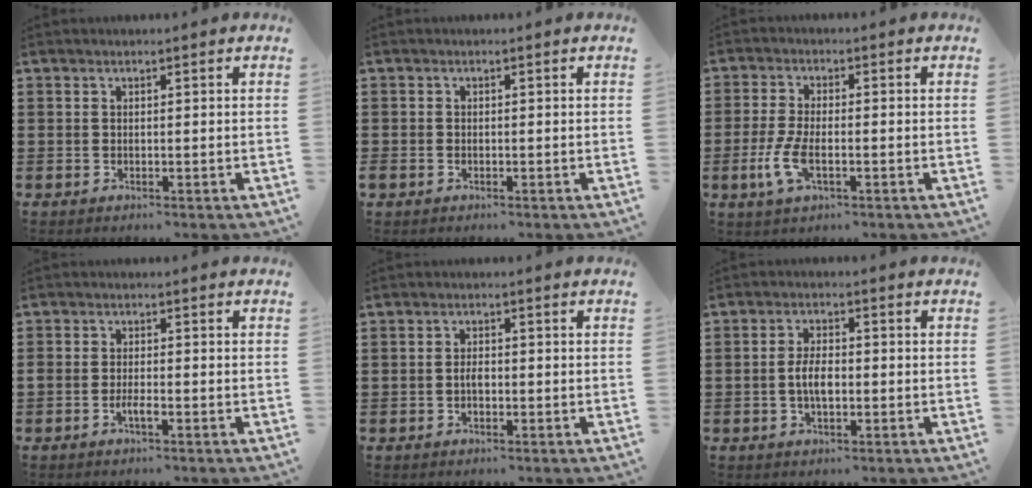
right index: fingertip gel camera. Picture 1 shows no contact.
{"total": 0.7, "force": [-0.5, 0.4, 0.2], "torque": [-0.007, -0.003, -0.010]}
{"total": 5.1, "force": [-1.6, 2.0, 4.5], "torque": [-0.110, -0.011, -0.036]}
{"total": 2.1, "force": [-1.2, 0.5, 1.7], "torque": [-0.028, 0.003, -0.021]}
{"total": 2.1, "force": [-0.5, 0.8, 1.8], "torque": [-0.036, 0.000, -0.009]}
{"total": 4.4, "force": [-0.7, 1.9, 3.9], "torque": [-0.085, -0.001, -0.016]}